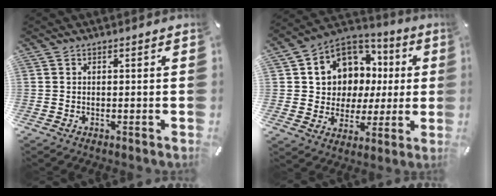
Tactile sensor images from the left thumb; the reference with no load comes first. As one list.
[{"total": 10.0, "force": [3.2, 9.3, 1.9], "torque": [-0.045, -0.038, 0.071]}]